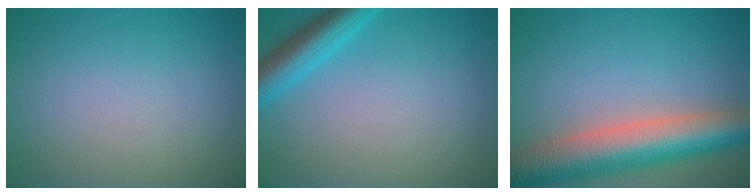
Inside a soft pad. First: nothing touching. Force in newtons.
{"total": 4.1, "press": 4.1, "slide": 0.4}
{"total": 9.3, "press": 9.2, "slide": 0.6}